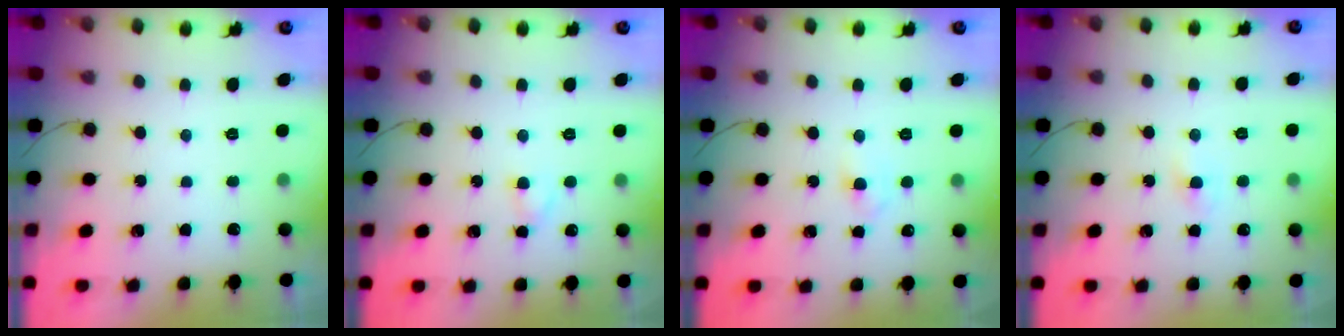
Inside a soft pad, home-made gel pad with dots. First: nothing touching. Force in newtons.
{"total": 2.7, "press": 2.5, "slide": 1.1}
{"total": 2.4, "press": 2.1, "slide": 1.0}
{"total": 2.1, "press": 1.9, "slide": 0.7}